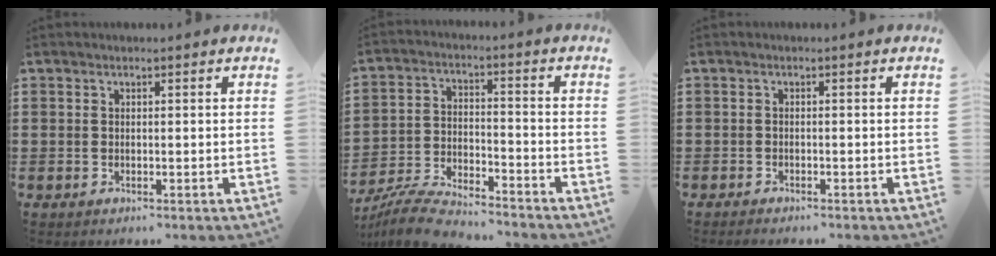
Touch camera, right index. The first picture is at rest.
{"total": 7.3, "force": [-7.0, 0.8, 1.9], "torque": [-0.050, 0.005, -0.139]}
{"total": 0.8, "force": [-0.8, 0.2, 0.0], "torque": [-0.003, 0.001, -0.016]}